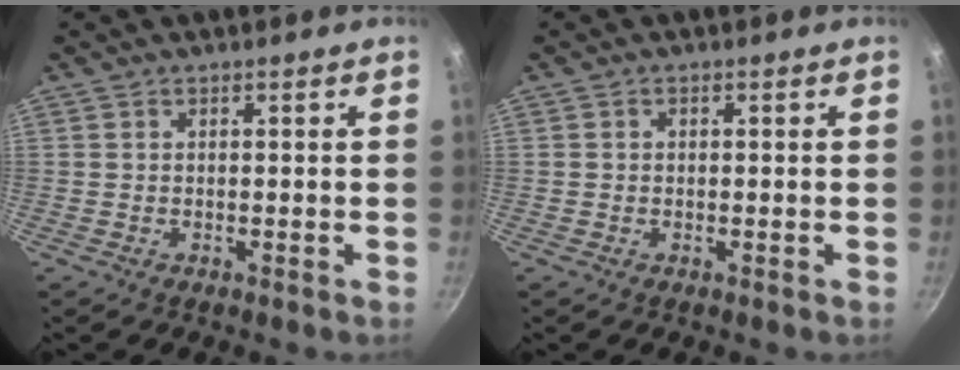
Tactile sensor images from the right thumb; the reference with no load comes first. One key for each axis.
{"total": 0.6, "fx": 0.0, "fy": 0.6, "fz": 0.3, "tx": -0.004, "ty": 0.004, "tz": 0.000}